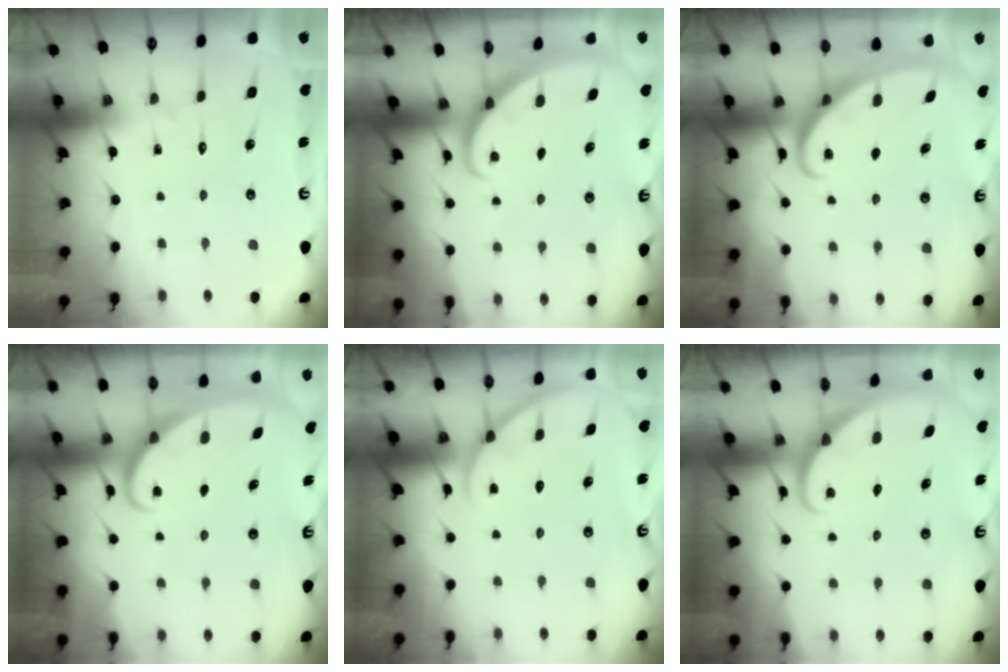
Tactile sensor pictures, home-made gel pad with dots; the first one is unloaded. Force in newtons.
{"total": 1.8, "press": 1.8, "slide": 0.1}
{"total": 2.5, "press": 2.5, "slide": 0.3}
{"total": 2.2, "press": 2.2, "slide": 0.3}
{"total": 2.8, "press": 2.8, "slide": 0.4}
{"total": 1.6, "press": 1.6, "slide": 0.0}